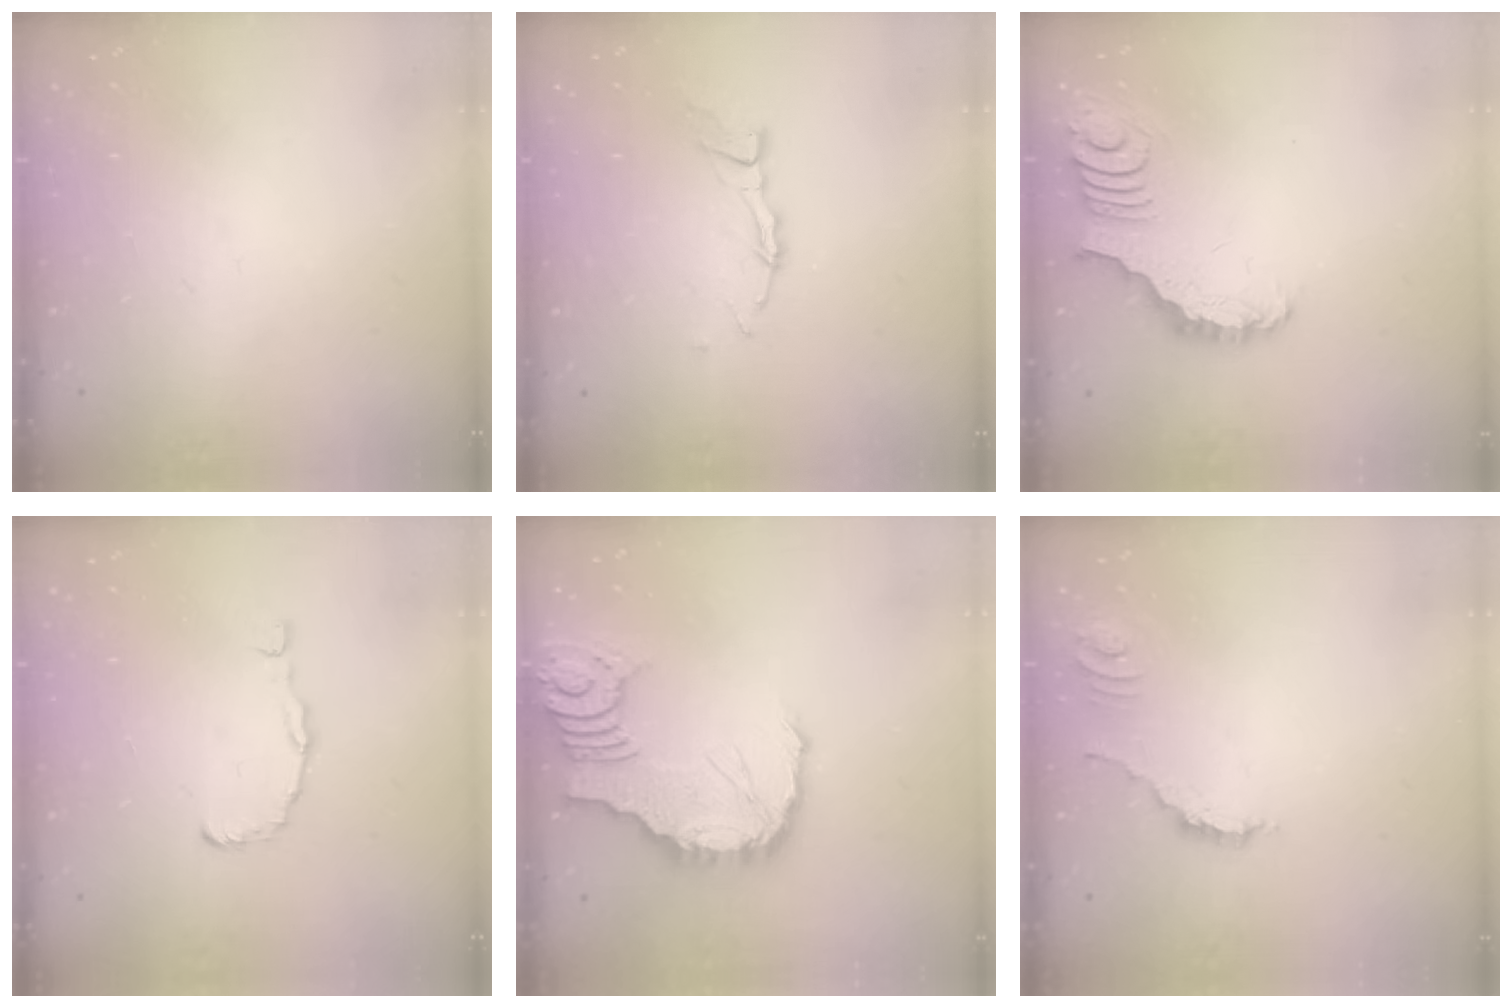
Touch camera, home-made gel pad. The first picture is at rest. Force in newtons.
{"total": 6.7, "press": 6.7, "slide": 0.4}
{"total": 3.8, "press": 3.7, "slide": 0.6}
{"total": 1.6, "press": 1.5, "slide": 0.1}
{"total": 14.7, "press": 14.6, "slide": 1.5}
{"total": 2.0, "press": 2.0, "slide": 0.3}